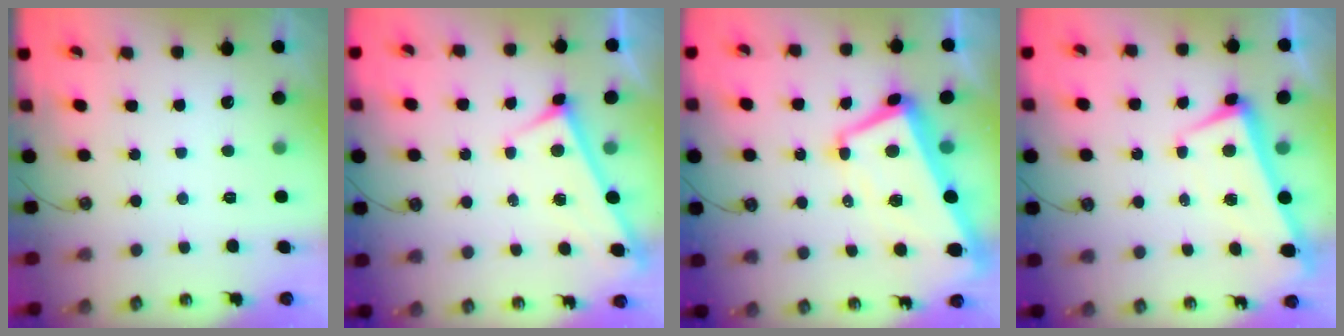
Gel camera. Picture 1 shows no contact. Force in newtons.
{"total": 3.3, "press": 3.3, "slide": 0.3}
{"total": 8.8, "press": 8.7, "slide": 1.4}
{"total": 2.1, "press": 2.0, "slide": 0.6}